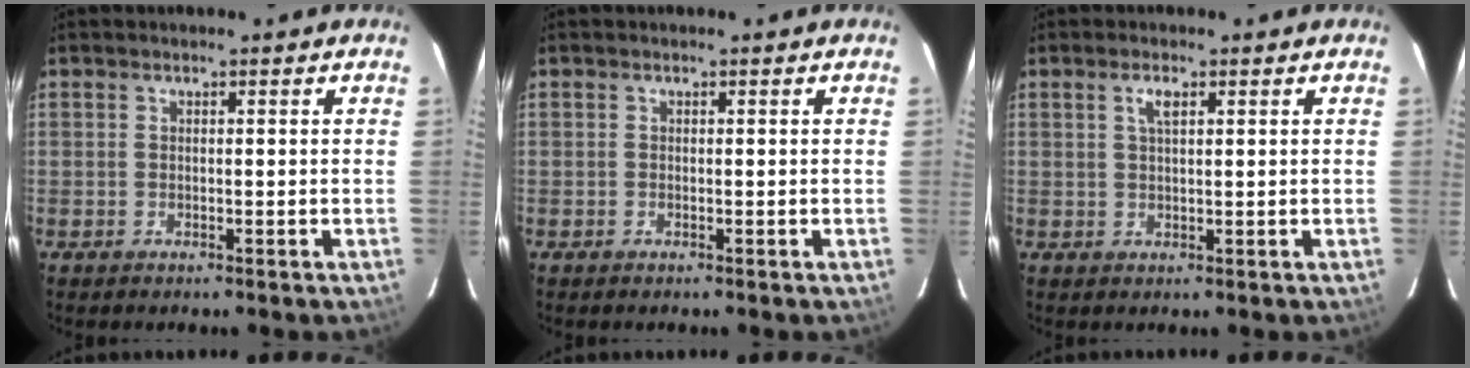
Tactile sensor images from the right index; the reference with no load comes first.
{"total": 0.0}
{"total": 2.2, "force": [1.0, 0.7, 1.8], "torque": [-0.034, 0.005, 0.017]}